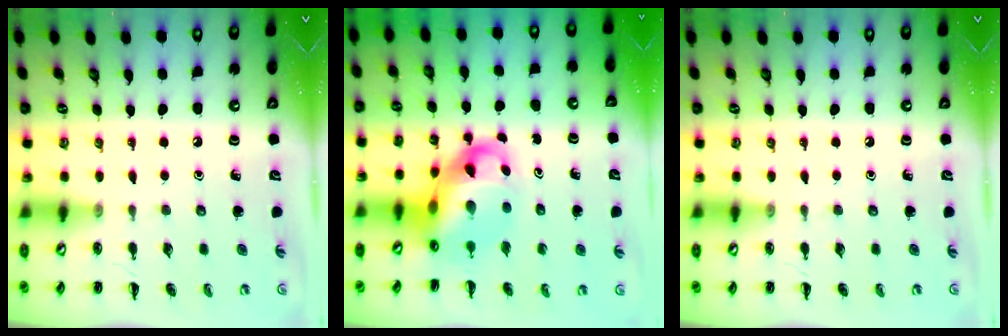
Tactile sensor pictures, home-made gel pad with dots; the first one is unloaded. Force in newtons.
{"total": 10.3, "press": 9.9, "slide": 3.0}
{"total": 0.0}